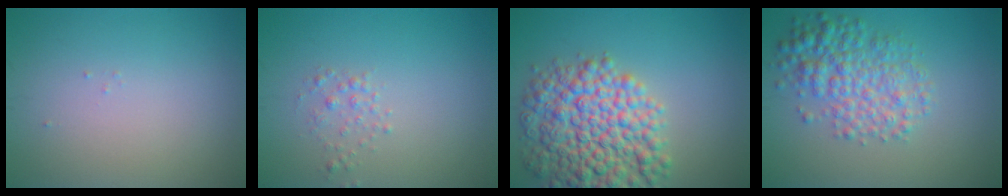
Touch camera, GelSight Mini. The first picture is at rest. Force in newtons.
{"total": 1.1, "press": 1.1, "slide": 0.1}
{"total": 9.6, "press": 9.6, "slide": 0.3}
{"total": 5.0, "press": 5.0, "slide": 0.1}